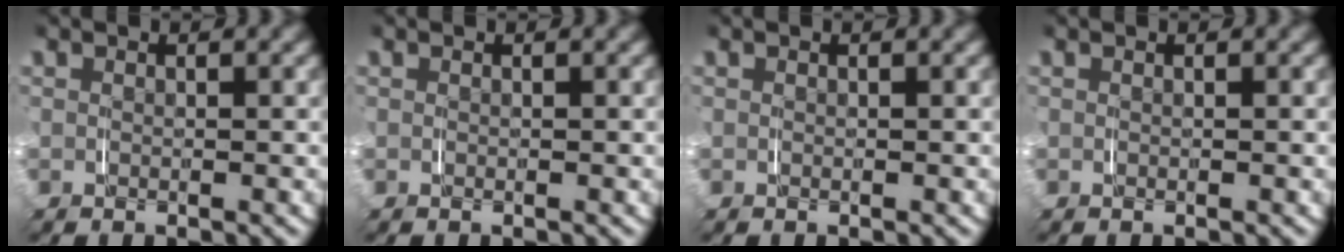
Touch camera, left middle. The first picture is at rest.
{"total": 0.0}
{"total": 0.0}
{"total": 0.0}